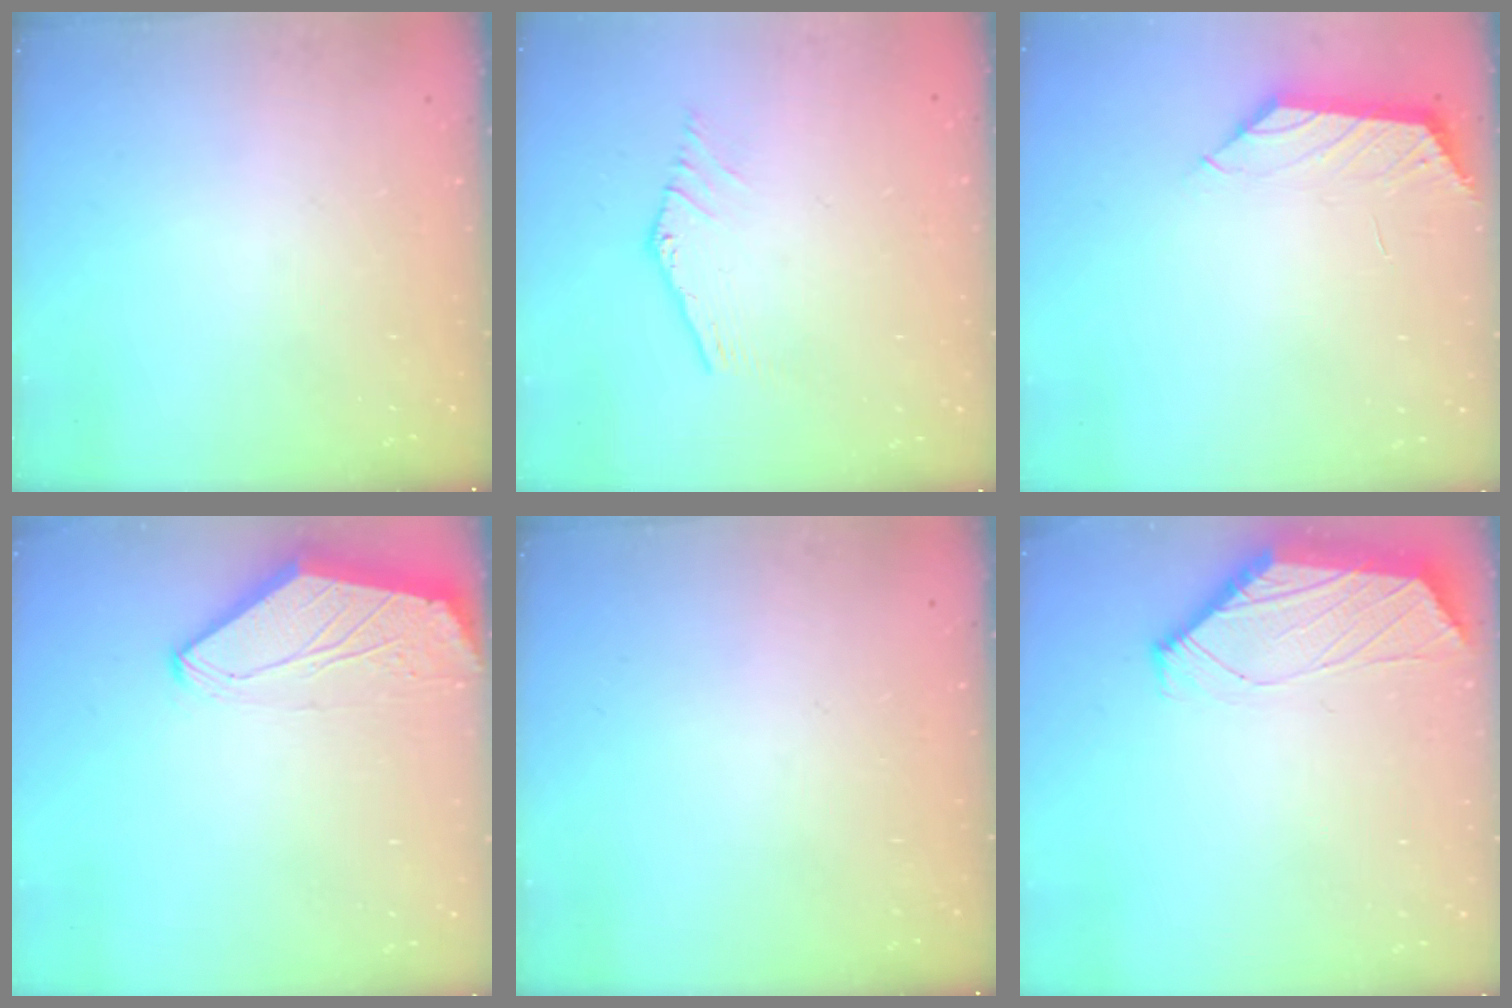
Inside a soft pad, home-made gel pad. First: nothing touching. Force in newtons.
{"total": 0.7, "press": 0.7, "slide": 0.1}
{"total": 1.0, "press": 0.9, "slide": 0.4}
{"total": 0.0}
{"total": 0.0}
{"total": 1.0, "press": 0.9, "slide": 0.5}